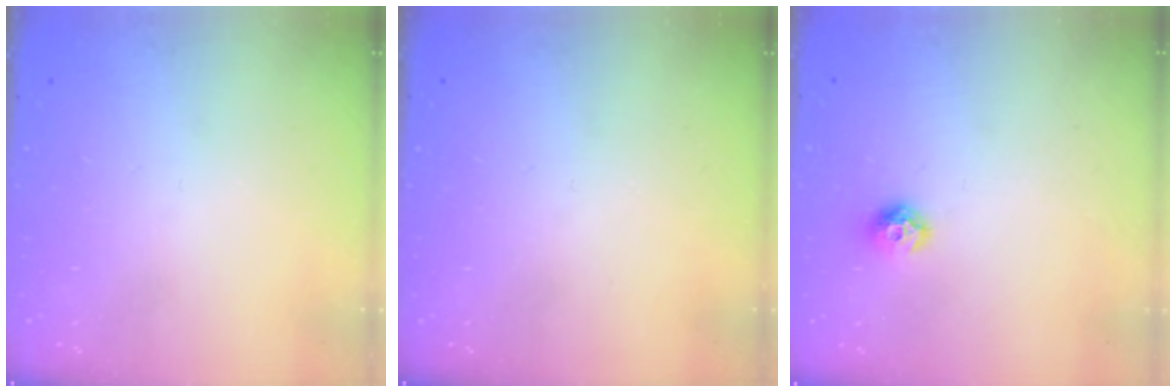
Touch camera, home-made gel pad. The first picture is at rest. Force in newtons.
{"total": 0.0}
{"total": 7.0, "press": 6.9, "slide": 0.9}